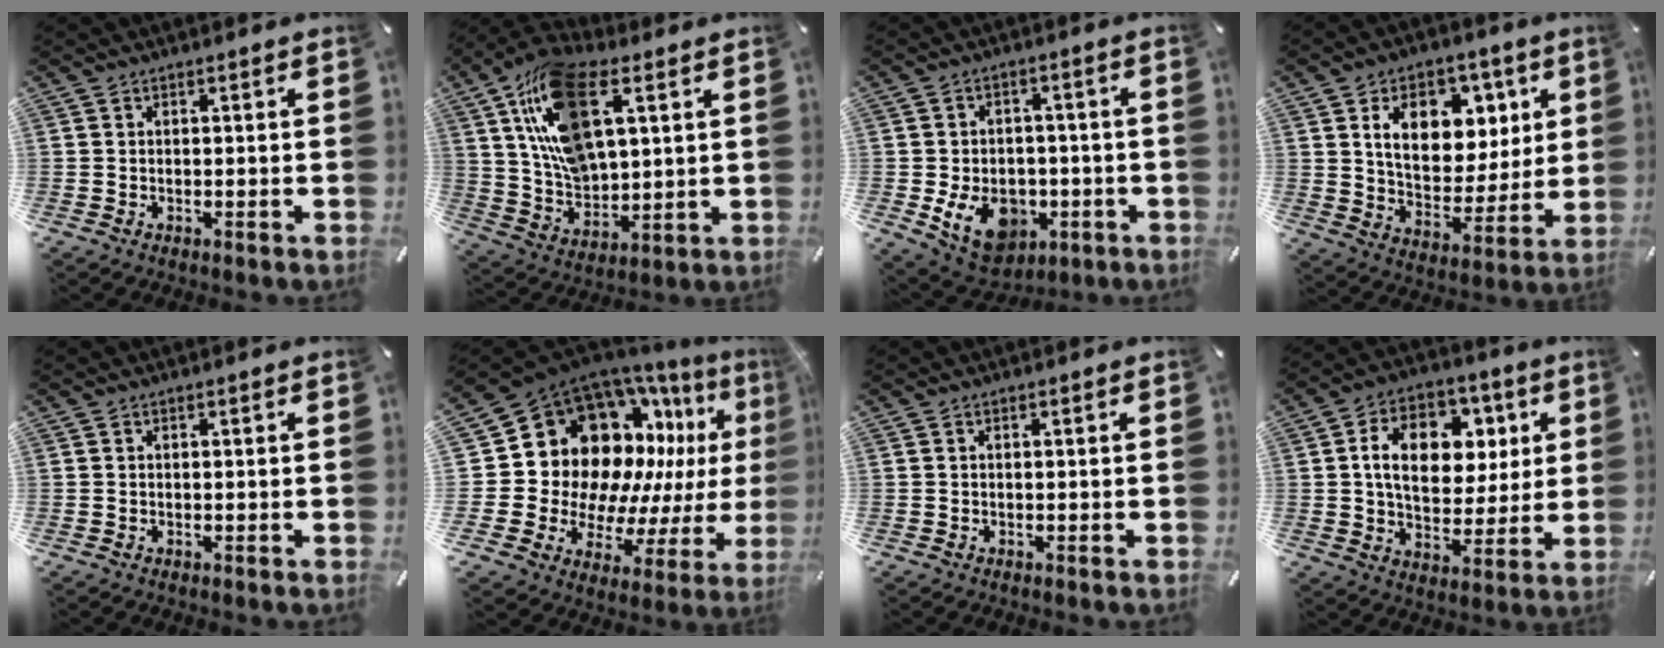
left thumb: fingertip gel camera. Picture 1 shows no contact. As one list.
[{"total": 18.1, "force": [7.9, 10.1, 12.8], "torque": [-0.279, -0.021, 0.137]}, {"total": 12.3, "force": [-3.7, 9.5, 7.0], "torque": [-0.117, 0.013, -0.061]}, {"total": 15.0, "force": [6.3, 11.0, 8.1], "torque": [-0.117, -0.025, 0.115]}, {"total": 0.0}, {"total": 19.4, "force": [7.3, 15.0, 9.9], "torque": [-0.166, -0.098, 0.165]}, {"total": 0.0}, {"total": 15.4, "force": [3.9, 11.2, 10.0], "torque": [-0.147, 0.003, 0.072]}]